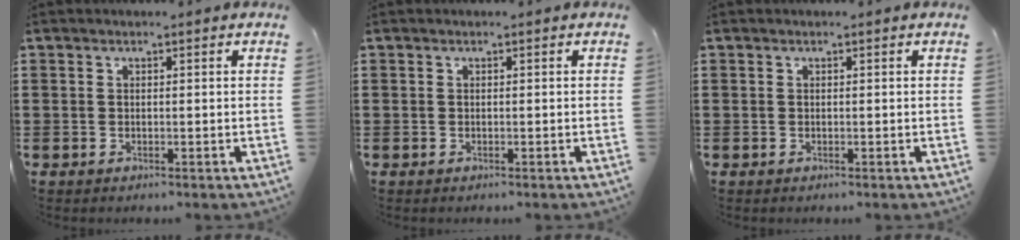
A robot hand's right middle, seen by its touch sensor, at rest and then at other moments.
{"total": 0.0}
{"total": 0.0}